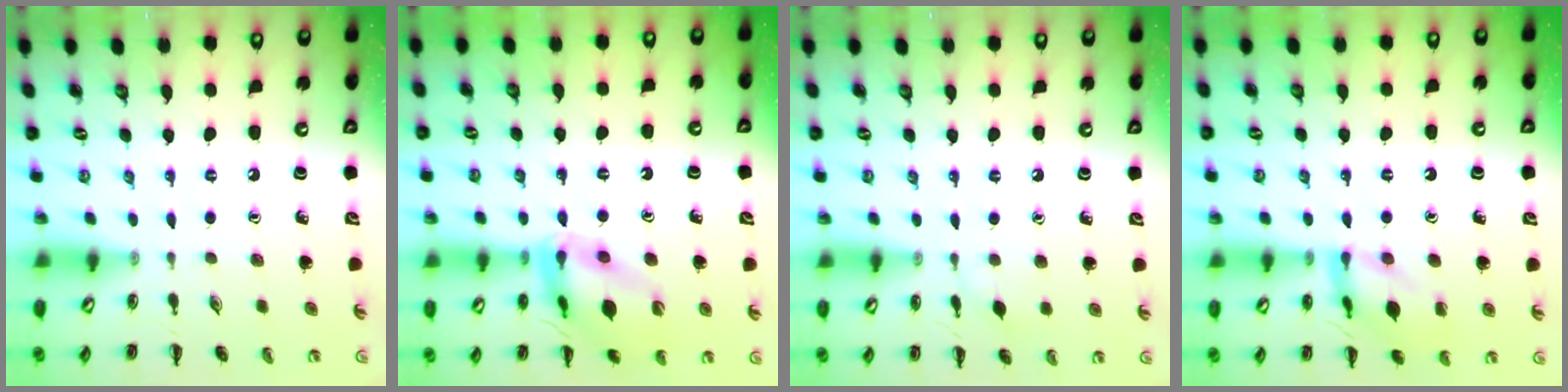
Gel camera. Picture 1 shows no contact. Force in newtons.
{"total": 14.2, "press": 14.1, "slide": 2.0}
{"total": 4.3, "press": 3.9, "slide": 1.6}
{"total": 13.2, "press": 13.2, "slide": 0.7}